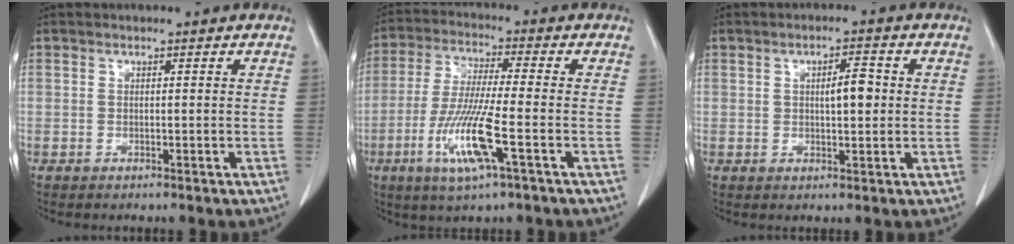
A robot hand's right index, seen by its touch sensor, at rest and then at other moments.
{"total": 11.2, "force": [-4.1, 0.3, 10.4], "torque": [-0.211, -0.018, -0.078]}
{"total": 4.0, "force": [0.7, 1.2, 3.7], "torque": [-0.056, 0.006, 0.015]}